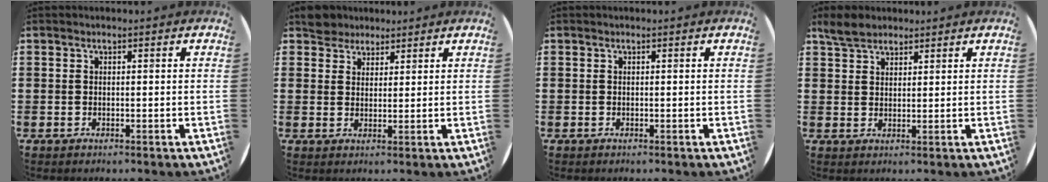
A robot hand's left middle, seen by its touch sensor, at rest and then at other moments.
{"total": 3.5, "force": [3.2, 1.4, -0.2], "torque": [0.000, 0.000, 0.063]}
{"total": 0.0}
{"total": 3.7, "force": [3.3, 1.5, 0.9], "torque": [-0.018, -0.001, 0.062]}